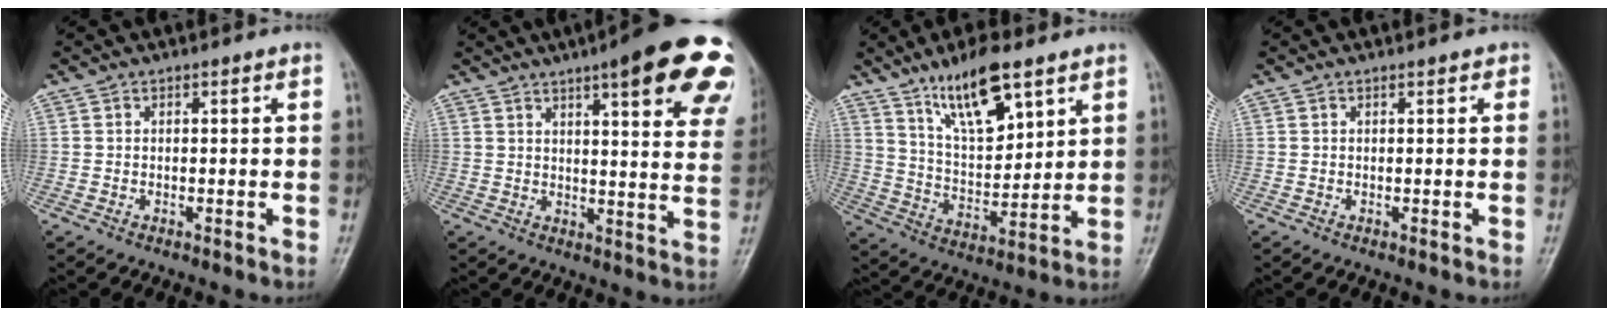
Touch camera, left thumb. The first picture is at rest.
{"total": 21.8, "force": [12.1, 5.2, 17.3], "torque": [-0.195, -0.029, 0.138]}
{"total": 13.2, "force": [8.5, 4.6, 9.0], "torque": [-0.137, -0.050, 0.161]}
{"total": 1.0, "force": [0.5, 0.5, 0.7], "torque": [-0.005, 0.001, 0.003]}